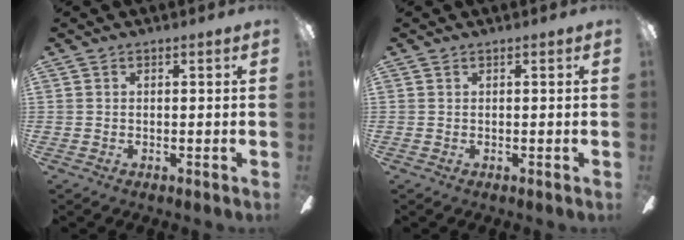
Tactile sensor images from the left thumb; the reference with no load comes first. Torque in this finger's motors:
{"motor_torque": [0.00, 0.00, 0.06, -0.06, 0.00]}